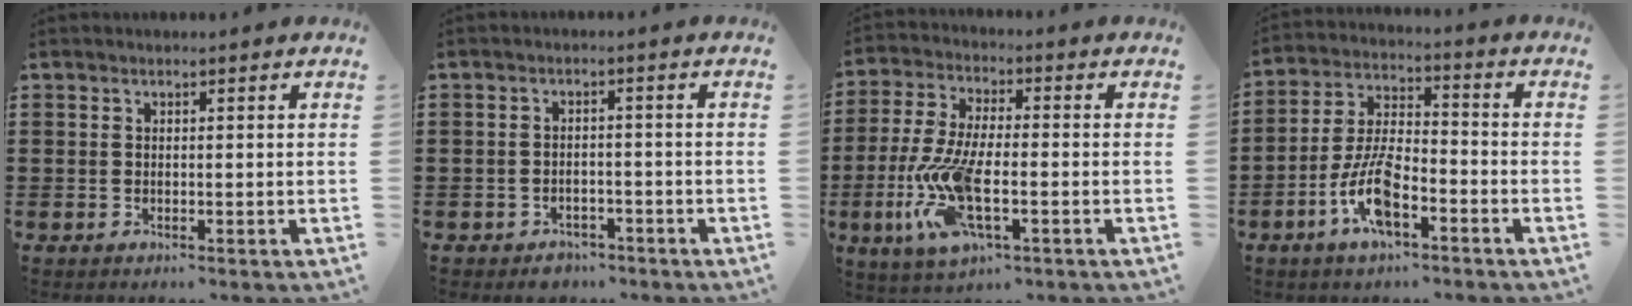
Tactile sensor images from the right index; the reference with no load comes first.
{"total": 2.4, "force": [-2.1, 1.1, 0.0], "torque": [-0.006, 0.005, -0.046]}
{"total": 11.3, "force": [-4.1, 4.0, 9.7], "torque": [-0.233, -0.019, -0.079]}
{"total": 8.9, "force": [-4.3, 3.4, 7.0], "torque": [-0.159, 0.000, -0.082]}